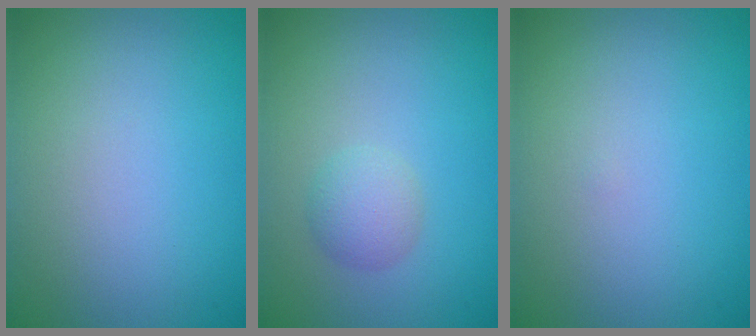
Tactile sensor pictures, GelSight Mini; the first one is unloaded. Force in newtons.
{"total": 2.0, "press": 2.0, "slide": 0.1}
{"total": 0.0}